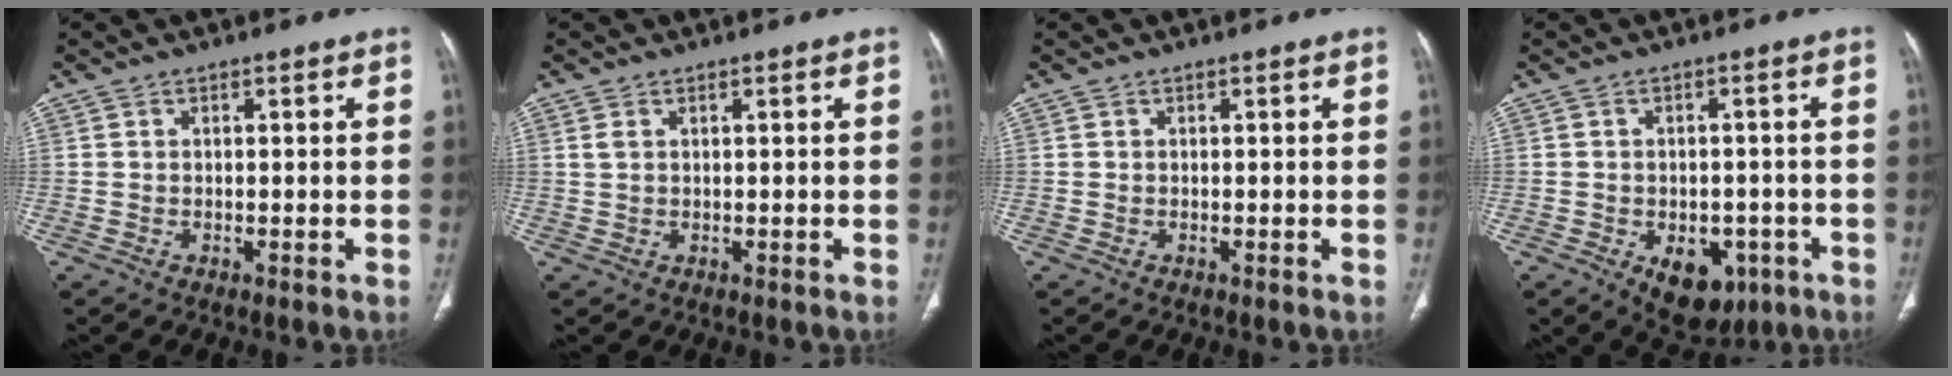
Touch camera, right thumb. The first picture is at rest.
{"total": 1.3, "force": [0.7, 0.7, 0.9], "torque": [-0.025, 0.008, 0.022]}
{"total": 0.0}
{"total": 9.4, "force": [-3.9, 6.1, 6.0], "torque": [-0.054, 0.013, -0.040]}